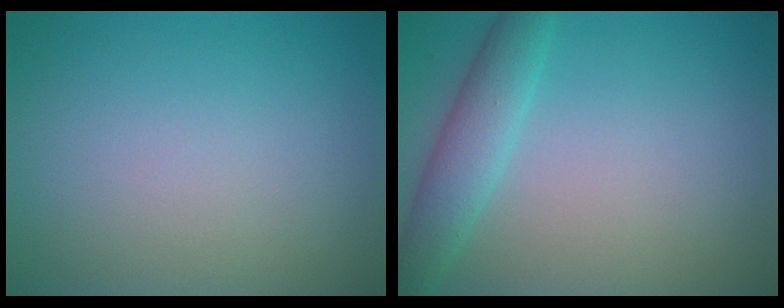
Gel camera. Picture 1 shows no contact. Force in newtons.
{"total": 3.4, "press": 3.4, "slide": 0.1}